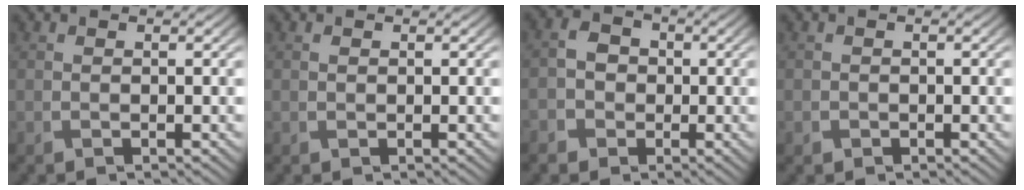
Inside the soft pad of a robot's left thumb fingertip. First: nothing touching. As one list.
[{"total": 0.5, "force": [0.1, 0.4, 0.3], "torque": [-0.006, -0.001, 0.002]}, {"total": 3.9, "force": [-1.3, 3.5, 1.2], "torque": [-0.027, -0.003, -0.034]}, {"total": 0.9, "force": [-0.4, 0.8, 0.0], "torque": [0.005, -0.005, -0.009]}]